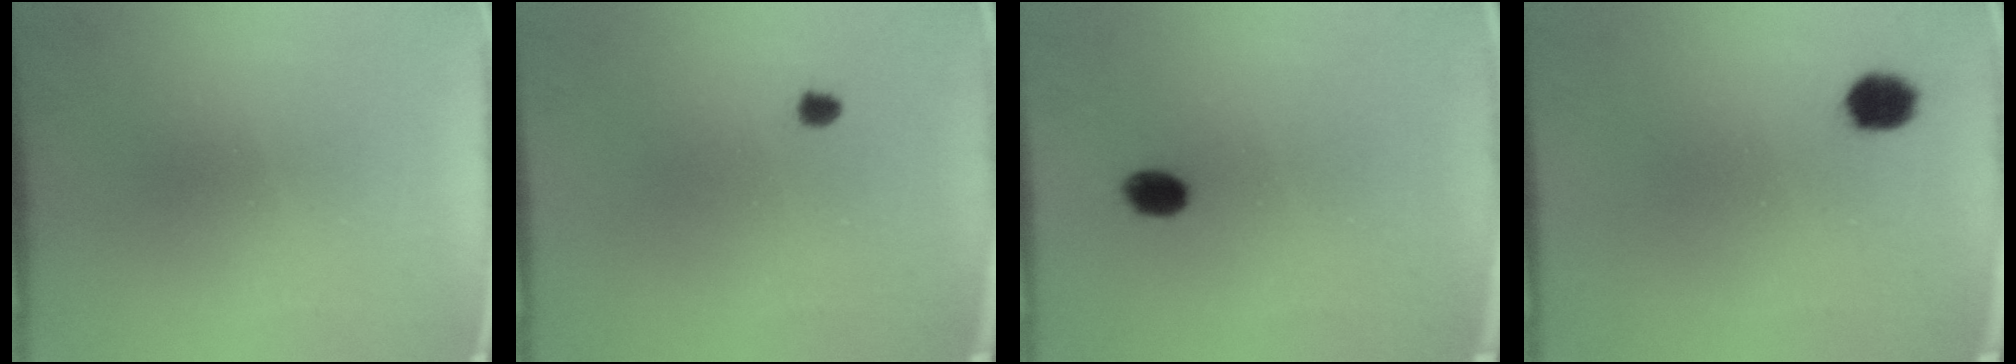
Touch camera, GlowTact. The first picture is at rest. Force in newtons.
{"total": 1.3}
{"total": 3.3}
{"total": 4.5}